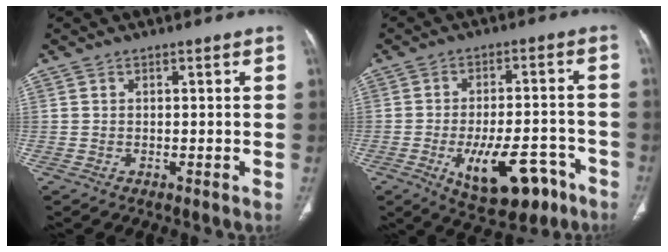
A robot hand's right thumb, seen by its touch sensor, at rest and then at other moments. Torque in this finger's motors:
{"motor_torque": [2.26, 2.75, -0.05, -0.04, 0.33]}